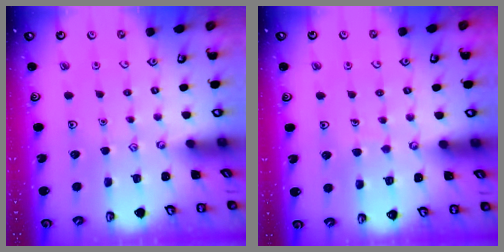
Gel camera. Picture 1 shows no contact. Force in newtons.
{"total": 5.3, "press": 5.2, "slide": 0.4}